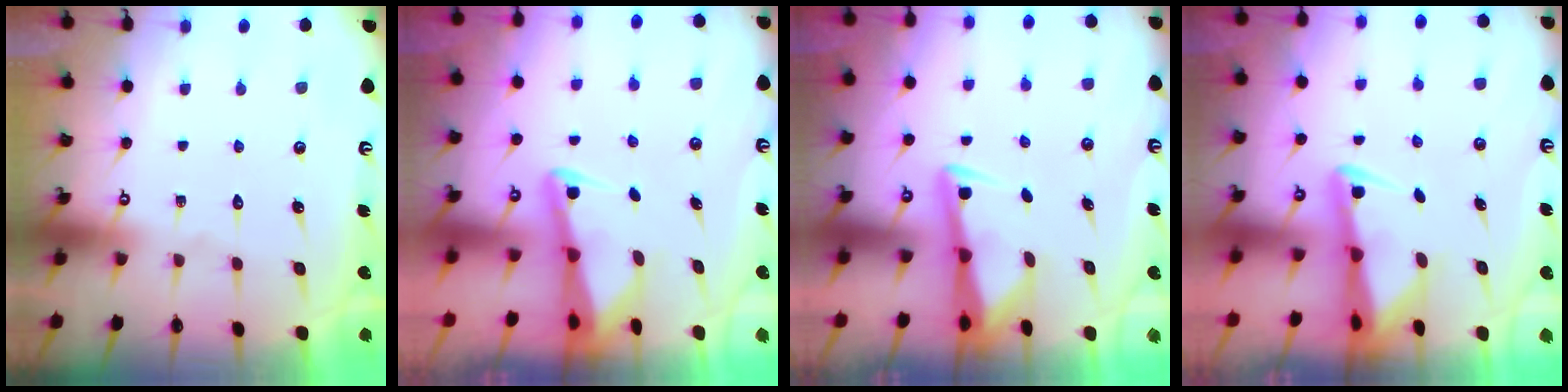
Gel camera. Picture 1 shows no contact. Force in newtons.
{"total": 2.3, "press": 2.3, "slide": 0.3}
{"total": 3.0, "press": 2.9, "slide": 0.4}
{"total": 2.2, "press": 2.2, "slide": 0.4}